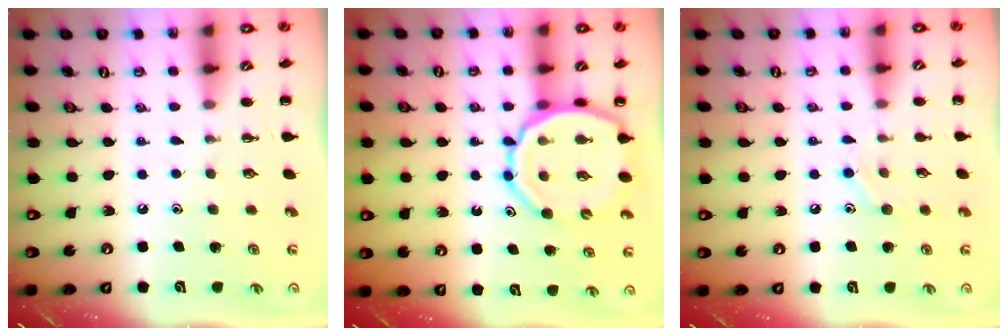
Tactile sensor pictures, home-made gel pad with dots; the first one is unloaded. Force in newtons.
{"total": 12.9, "press": 12.5, "slide": 3.2}
{"total": 6.8, "press": 6.6, "slide": 1.3}